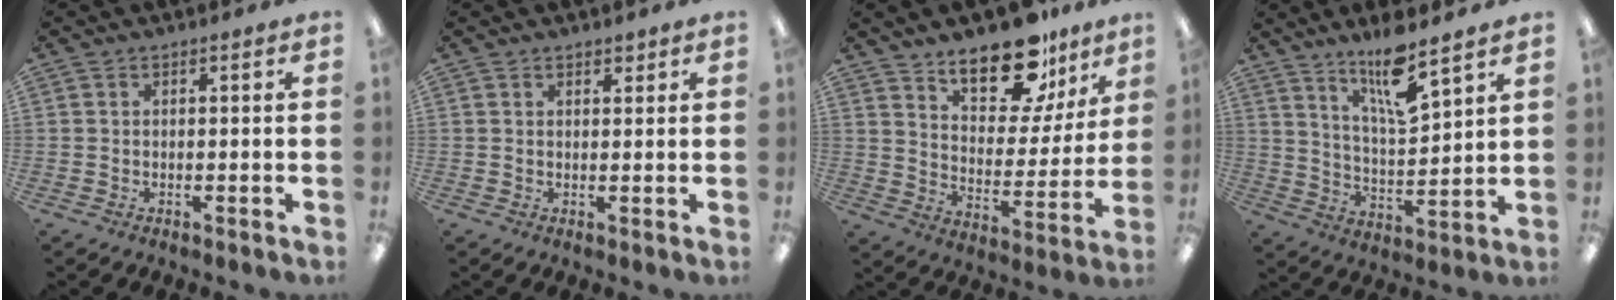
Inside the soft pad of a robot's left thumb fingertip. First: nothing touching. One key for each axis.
{"total": 1.8, "fx": 1.3, "fy": 0.9, "fz": 0.8, "tx": -0.009, "ty": -0.002, "tz": 0.022}
{"total": 17.2, "fx": 13.3, "fy": 7.2, "fz": 8.3, "tx": -0.119, "ty": -0.088, "tz": 0.229}
{"total": 12.0, "fx": 9.3, "fy": 2.3, "fz": 7.3, "tx": -0.133, "ty": -0.052, "tz": 0.159}